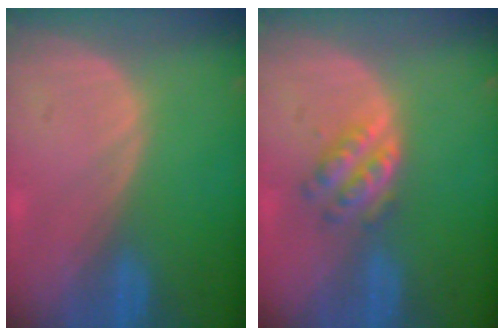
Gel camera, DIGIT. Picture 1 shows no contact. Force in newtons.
{"total": 4.3, "press": 4.3, "slide": 0.6}